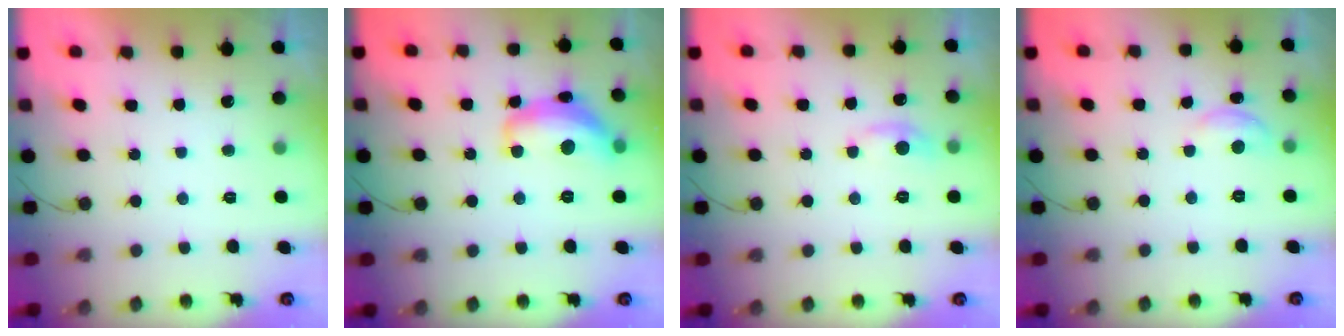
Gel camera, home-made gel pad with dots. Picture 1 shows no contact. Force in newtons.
{"total": 14.1, "press": 14.0, "slide": 0.9}
{"total": 6.0, "press": 5.9, "slide": 0.6}
{"total": 5.7, "press": 5.7, "slide": 0.5}